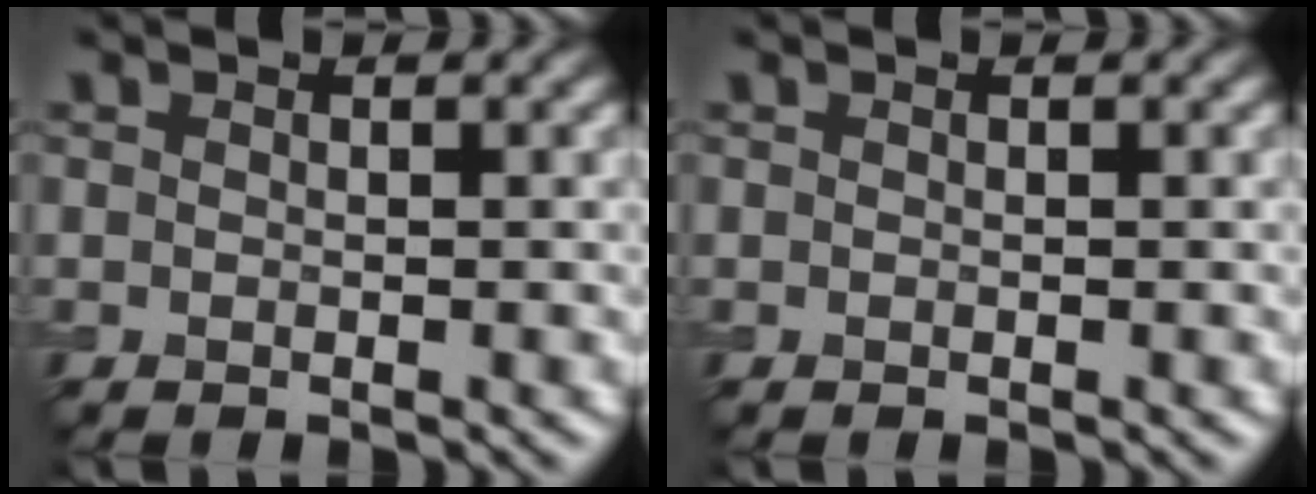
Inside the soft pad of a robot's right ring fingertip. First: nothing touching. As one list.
[{"total": 0.0}]